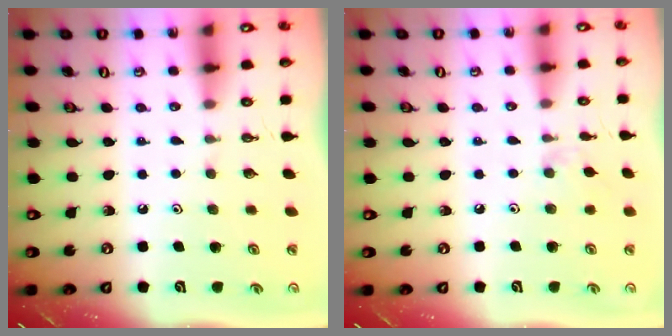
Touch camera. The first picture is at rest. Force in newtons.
{"total": 4.8, "press": 4.8, "slide": 0.7}